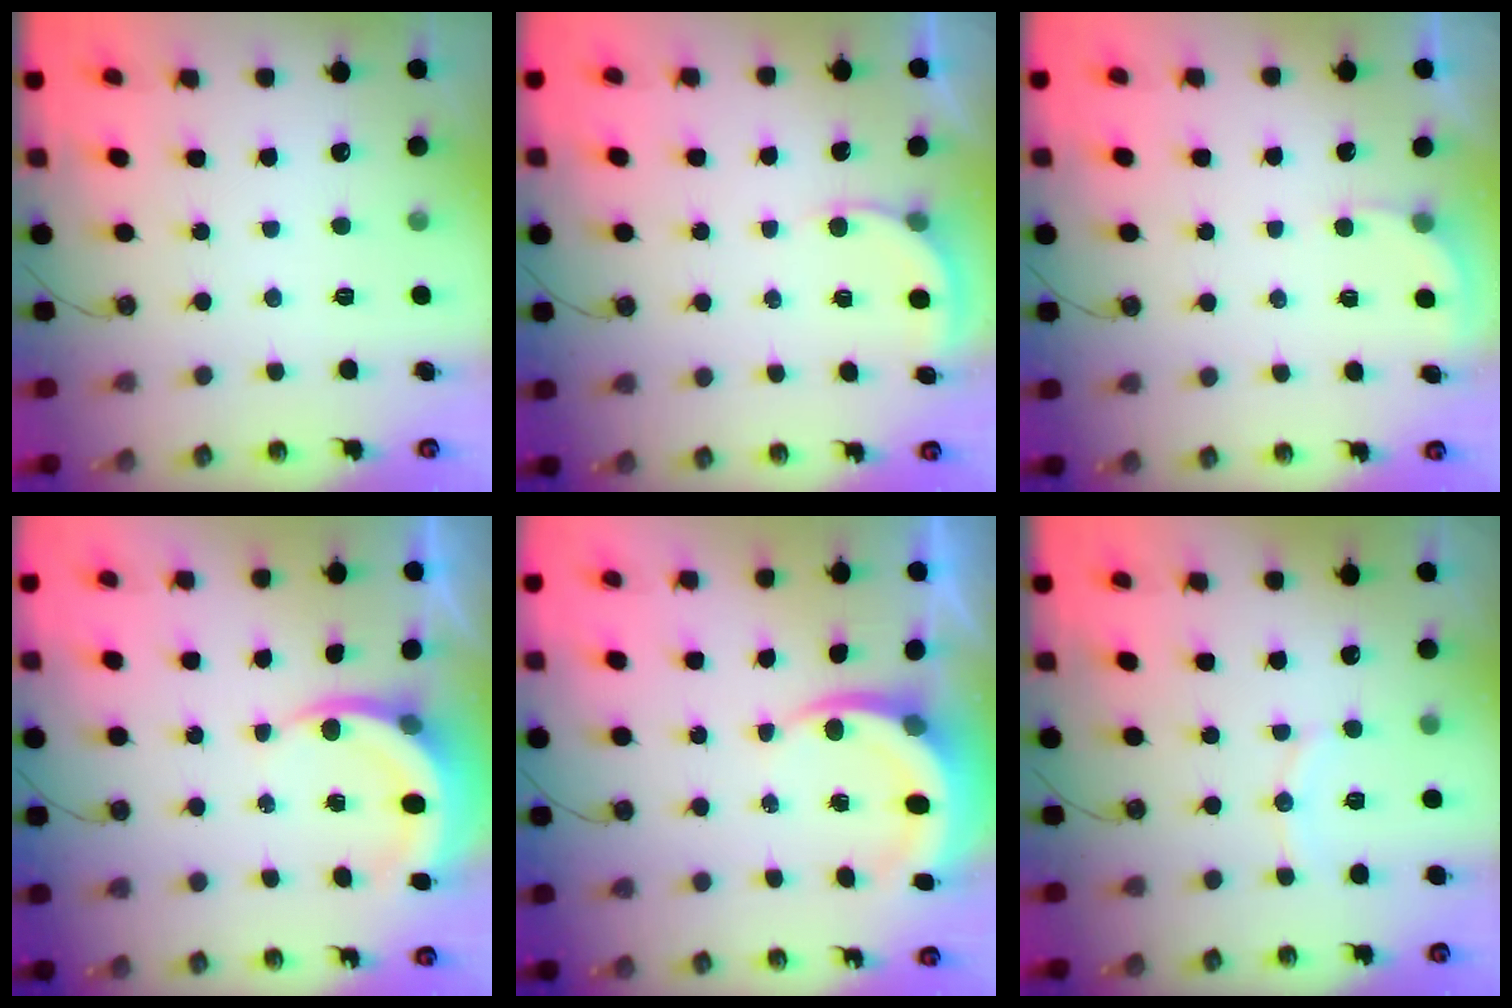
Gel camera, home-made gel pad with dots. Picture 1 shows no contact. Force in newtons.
{"total": 2.1, "press": 2.1, "slide": 0.2}
{"total": 2.6, "press": 2.6, "slide": 0.1}
{"total": 5.3, "press": 5.3, "slide": 0.4}
{"total": 6.2, "press": 6.1, "slide": 0.9}
{"total": 5.8, "press": 5.3, "slide": 2.2}